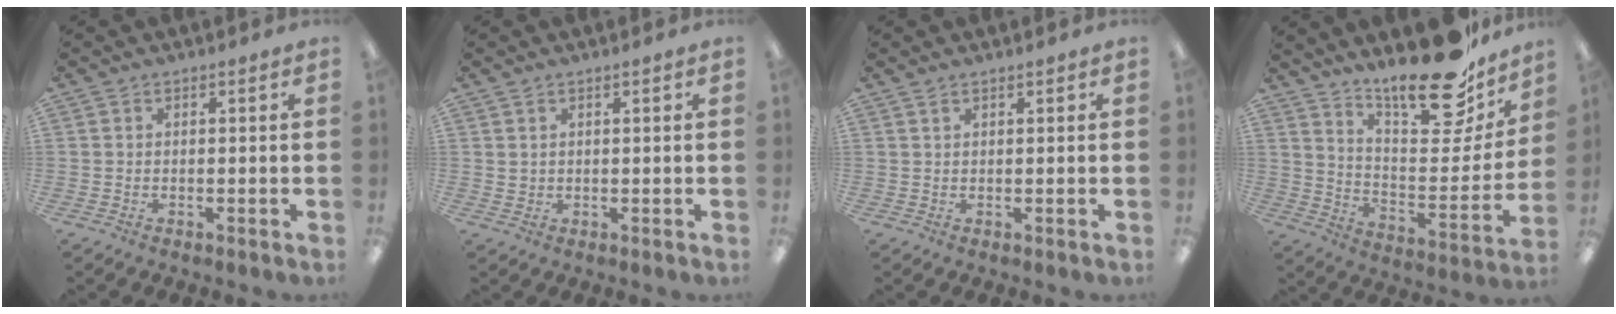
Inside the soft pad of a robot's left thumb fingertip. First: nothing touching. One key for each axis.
{"total": 1.6, "fx": 0.7, "fy": 1.4, "fz": 0.4, "tx": -0.010, "ty": 0.005, "tz": 0.012}
{"total": 0.9, "fx": 0.6, "fy": 0.4, "fz": 0.5, "tx": -0.011, "ty": 0.003, "tz": 0.011}
{"total": 22.4, "fx": 18.4, "fy": 6.6, "fz": 11.0, "tx": -0.156, "ty": -0.135, "tz": 0.307}